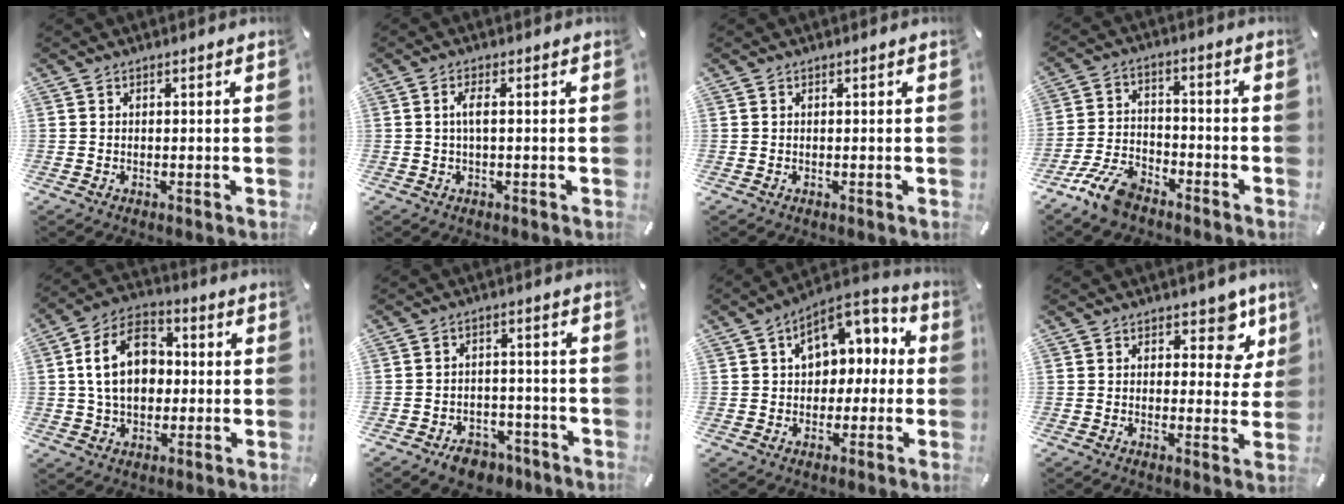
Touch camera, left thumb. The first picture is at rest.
{"total": 2.9, "force": [0.1, 0.6, 2.8], "torque": [-0.053, 0.001, -0.001]}
{"total": 0.0}
{"total": 10.1, "force": [-7.5, 4.5, 5.0], "torque": [-0.109, 0.036, -0.144]}
{"total": 14.6, "force": [1.2, 10.6, 9.9], "torque": [-0.199, 0.014, 0.018]}
{"total": 6.8, "force": [-4.7, 4.2, 2.6], "torque": [-0.035, 0.036, -0.080]}
{"total": 10.2, "force": [3.5, 8.1, 5.1], "torque": [-0.062, -0.021, 0.059]}
{"total": 6.8, "force": [3.3, 4.3, 4.2], "torque": [-0.028, -0.012, 0.049]}